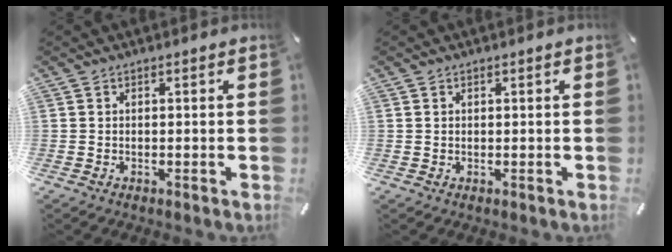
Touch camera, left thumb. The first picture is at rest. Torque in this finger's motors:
{"motor_torque": [0.05, -0.46, 0.00, 0.09, -0.01]}